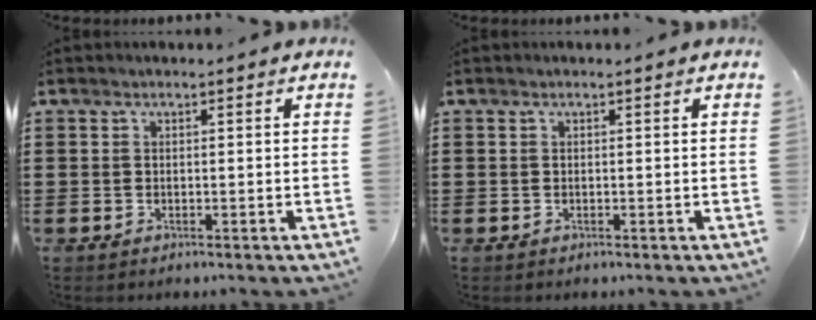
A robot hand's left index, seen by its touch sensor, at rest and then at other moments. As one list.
[{"total": 0.0}]